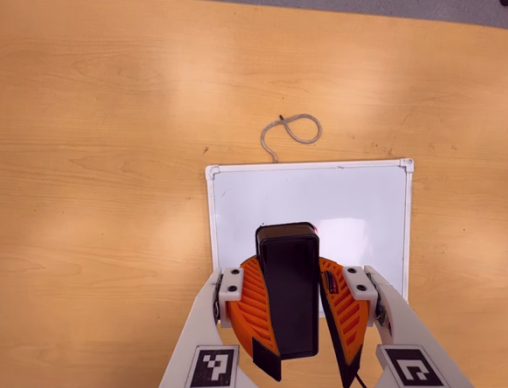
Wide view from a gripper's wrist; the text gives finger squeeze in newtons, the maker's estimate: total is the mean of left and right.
{"total": 12.6, "left": 11.8, "right": 13.4}